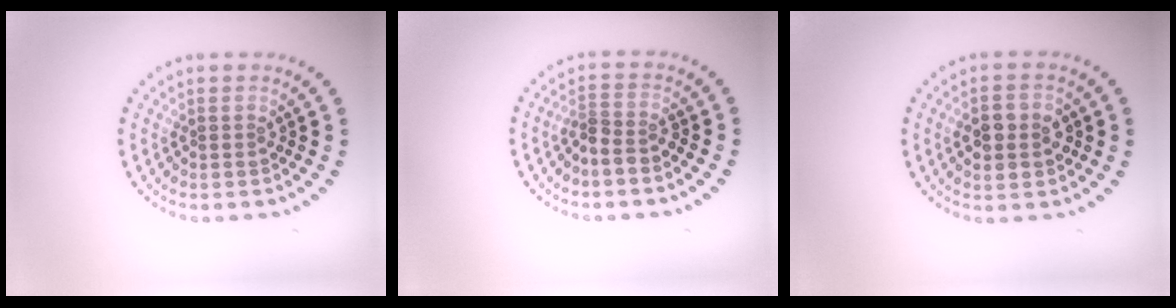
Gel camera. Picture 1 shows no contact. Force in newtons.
{"total": 1.9, "press": 1.4, "slide": 1.3}
{"total": 3.6, "press": 3.6, "slide": 0.2}